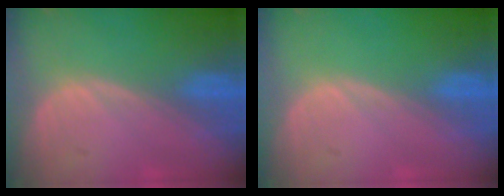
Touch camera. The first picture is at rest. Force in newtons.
{"total": 0.0}